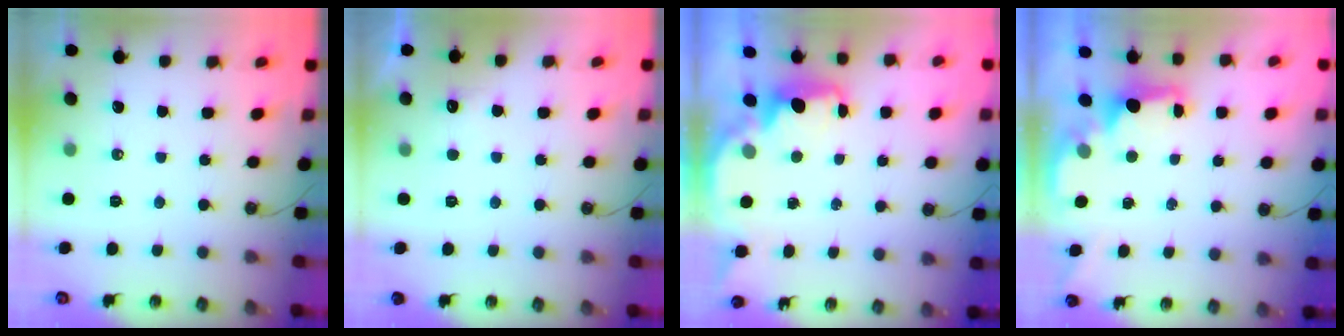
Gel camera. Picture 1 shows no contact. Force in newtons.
{"total": 5.2, "press": 5.0, "slide": 1.2}
{"total": 2.5, "press": 2.3, "slide": 0.8}
{"total": 1.9, "press": 1.7, "slide": 0.7}